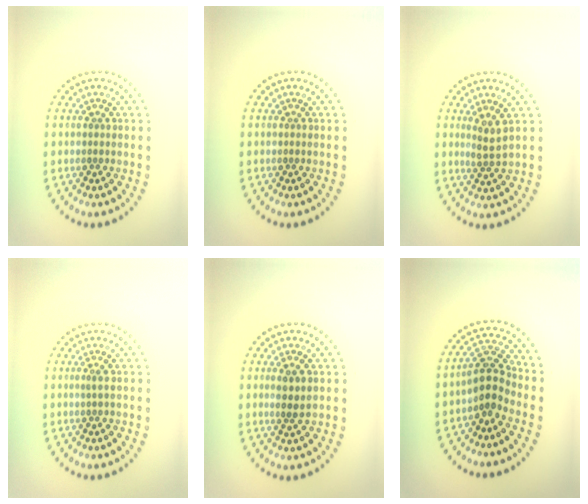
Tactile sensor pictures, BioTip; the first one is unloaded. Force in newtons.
{"total": 0.0}
{"total": 1.9, "press": 1.5, "slide": 1.2}
{"total": 0.6, "press": 0.2, "slide": 0.6}
{"total": 2.0, "press": 1.8, "slide": 0.8}
{"total": 3.4, "press": 2.9, "slide": 1.6}